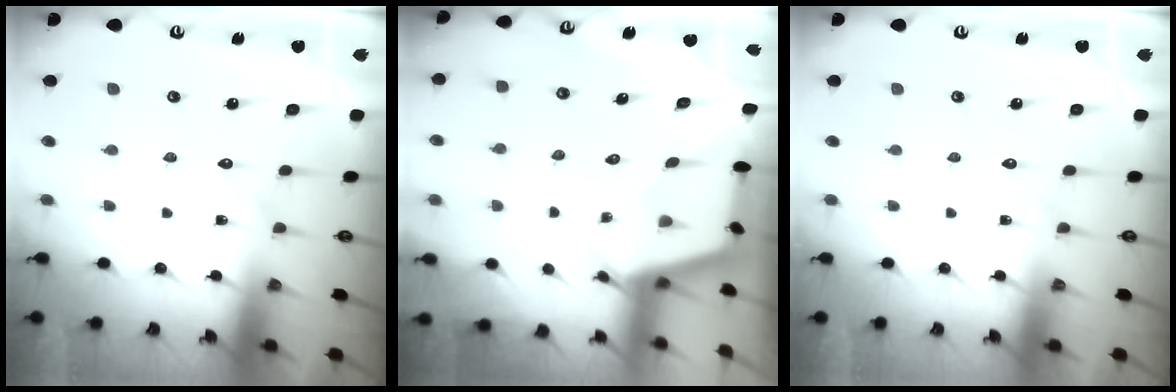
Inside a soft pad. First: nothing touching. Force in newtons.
{"total": 2.7, "press": 2.7, "slide": 0.3}
{"total": 0.0}